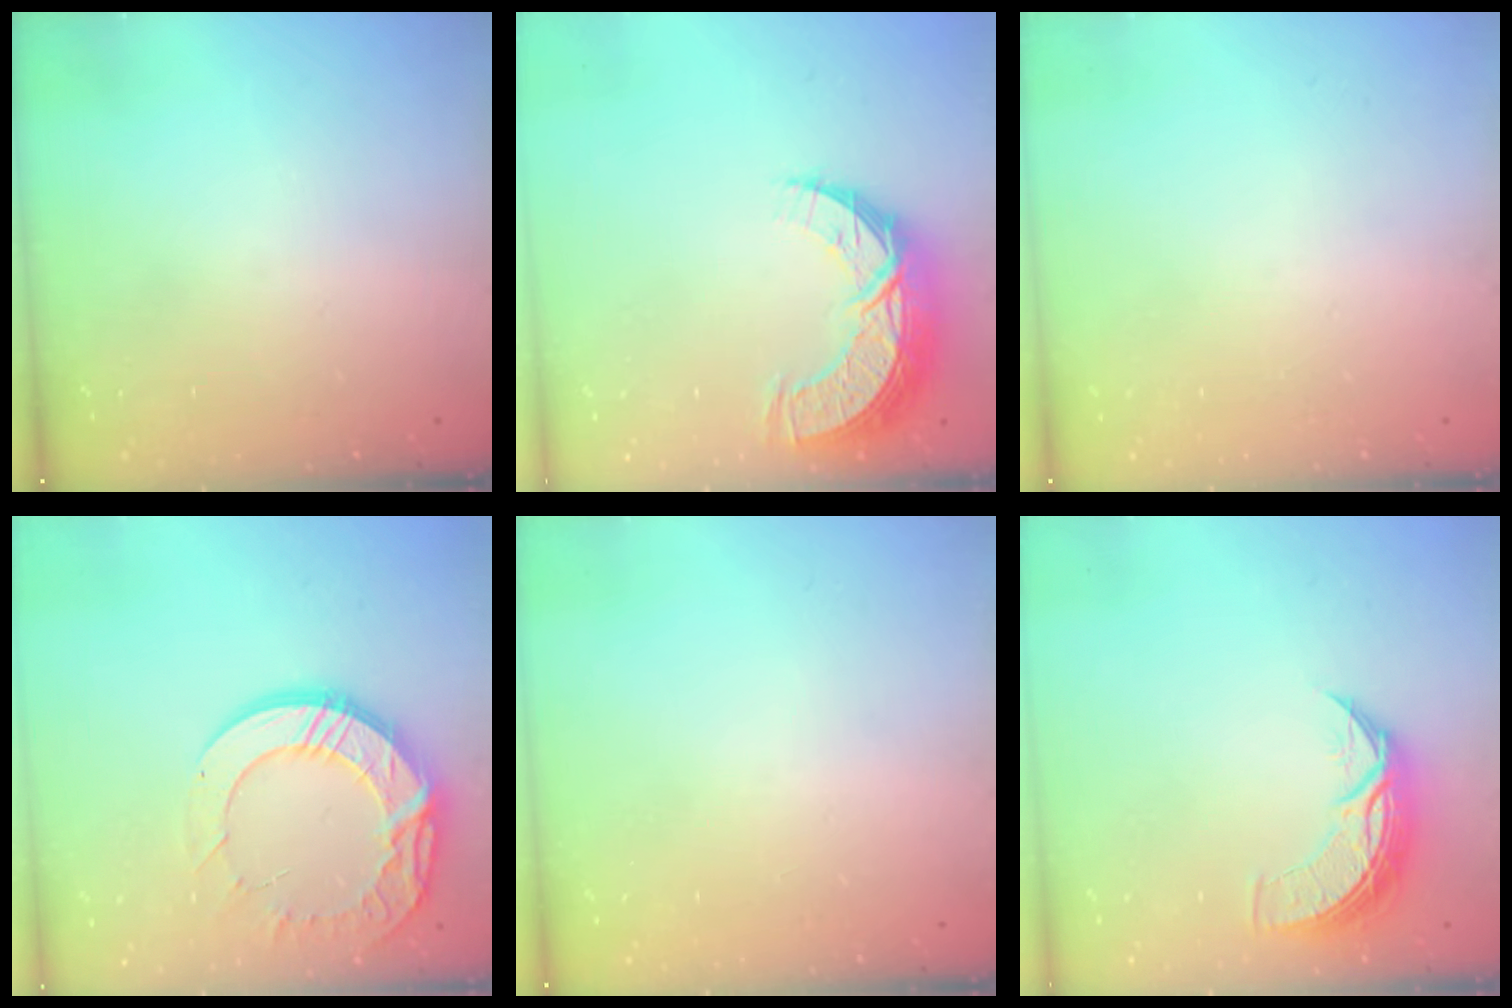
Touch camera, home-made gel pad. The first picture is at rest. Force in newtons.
{"total": 11.7, "press": 11.6, "slide": 0.9}
{"total": 0.0}
{"total": 15.9, "press": 15.9, "slide": 1.3}
{"total": 0.0}
{"total": 7.8, "press": 7.8, "slide": 0.2}